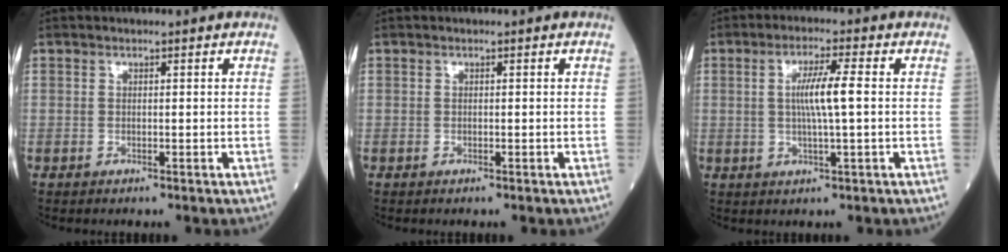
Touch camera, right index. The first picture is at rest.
{"total": 0.0}
{"total": 5.9, "force": [0.5, -0.1, 5.8], "torque": [-0.108, 0.001, 0.009]}